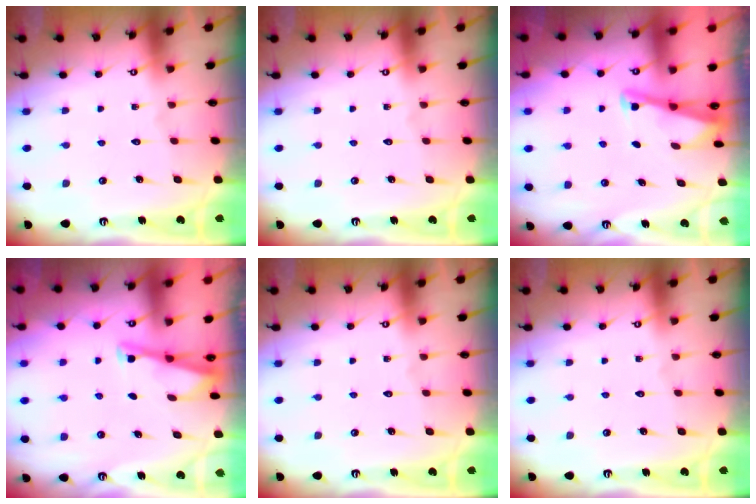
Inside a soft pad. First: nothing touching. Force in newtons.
{"total": 0.0}
{"total": 3.0, "press": 3.0, "slide": 0.3}
{"total": 3.2, "press": 3.2, "slide": 0.3}
{"total": 0.0}
{"total": 0.0}